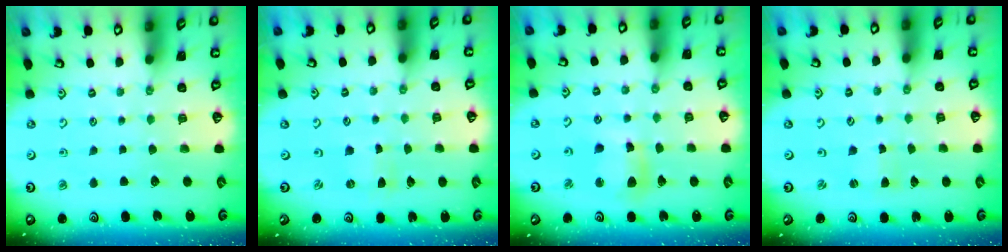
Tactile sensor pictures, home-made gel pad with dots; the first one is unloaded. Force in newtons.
{"total": 0.0}
{"total": 10.7, "press": 10.6, "slide": 1.3}
{"total": 1.8, "press": 1.7, "slide": 0.3}